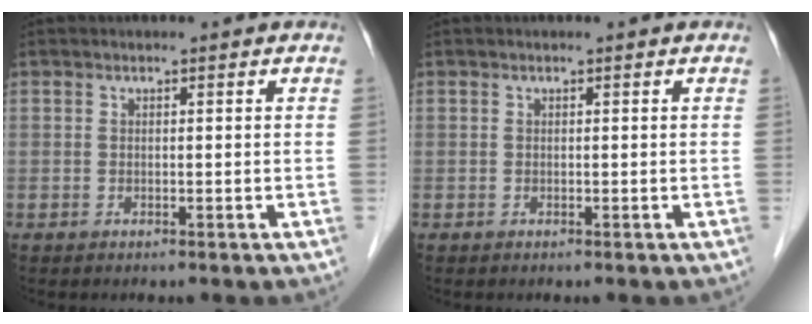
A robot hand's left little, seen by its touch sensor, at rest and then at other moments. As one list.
[{"total": 0.0}]